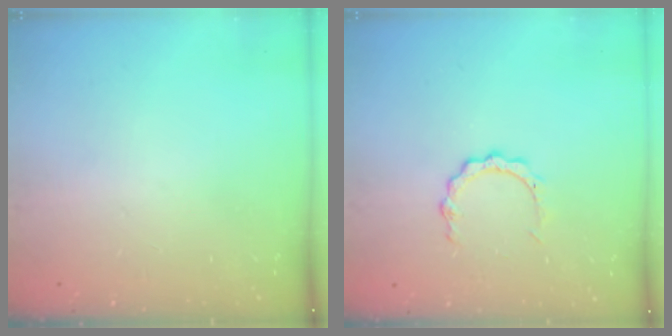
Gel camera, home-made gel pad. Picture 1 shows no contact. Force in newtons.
{"total": 4.2, "press": 4.2, "slide": 0.4}